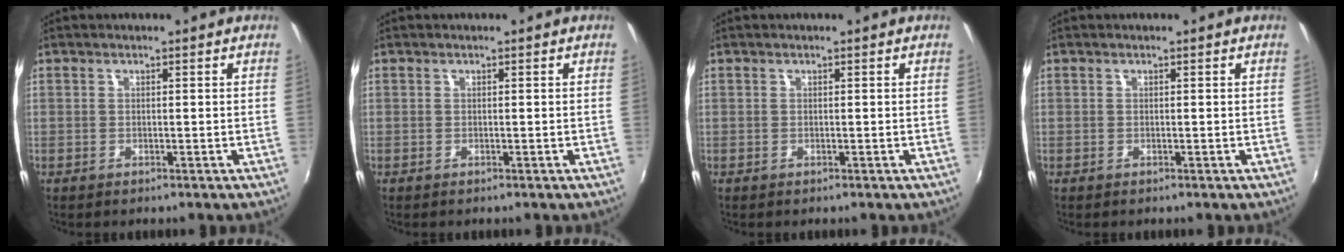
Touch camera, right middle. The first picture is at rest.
{"total": 0.0}
{"total": 0.0}
{"total": 0.0}